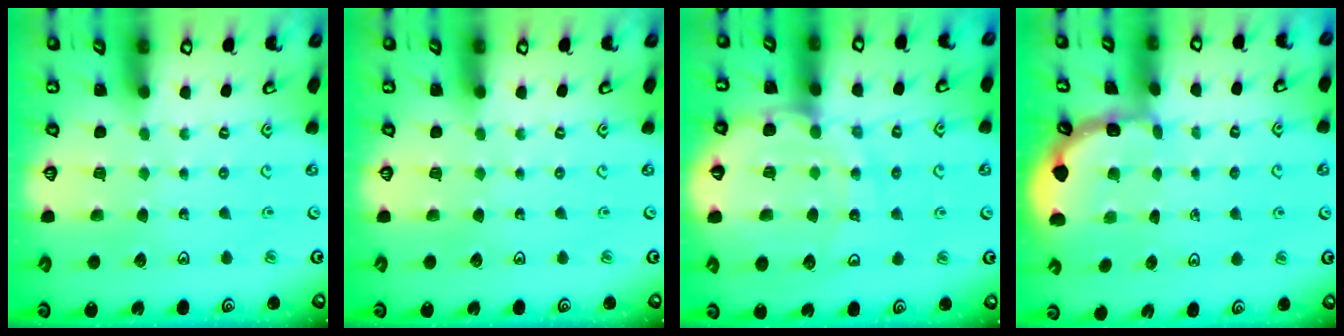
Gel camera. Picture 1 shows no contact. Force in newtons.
{"total": 0.0}
{"total": 13.1, "press": 13.0, "slide": 1.5}
{"total": 2.1, "press": 2.1, "slide": 0.2}